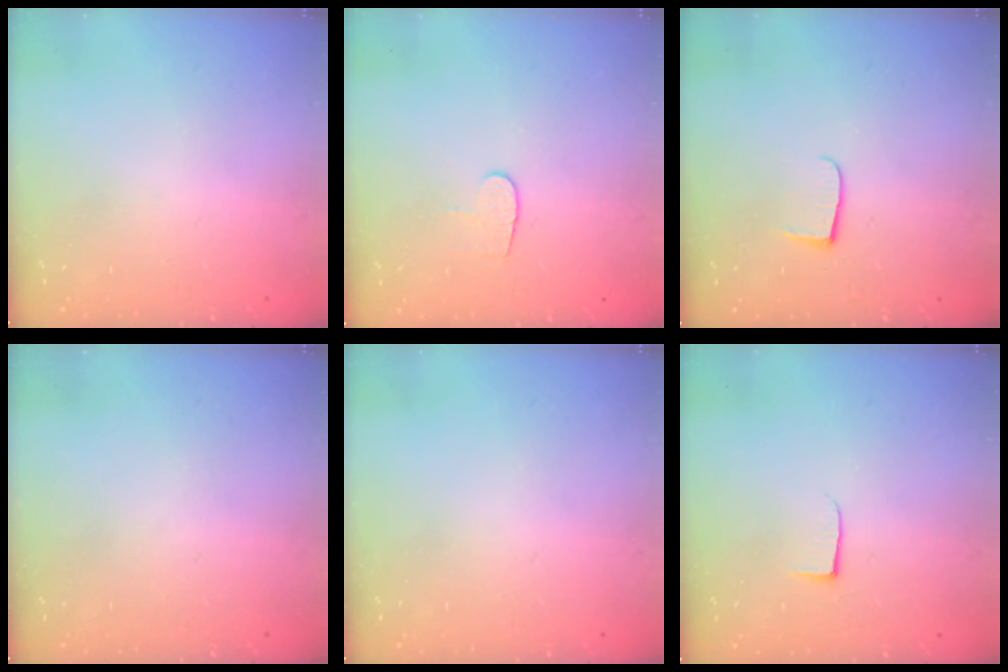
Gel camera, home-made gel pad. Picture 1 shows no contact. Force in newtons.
{"total": 5.1, "press": 5.1, "slide": 0.5}
{"total": 5.2, "press": 5.2, "slide": 0.7}
{"total": 0.0}
{"total": 0.0}
{"total": 3.7, "press": 3.7, "slide": 0.5}